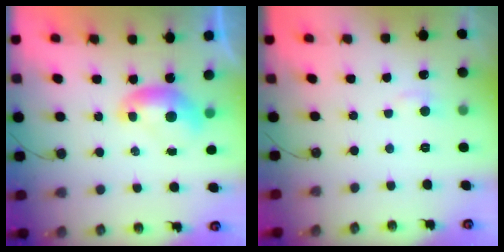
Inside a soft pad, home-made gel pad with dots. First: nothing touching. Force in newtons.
{"total": 1.6, "press": 1.5, "slide": 0.6}